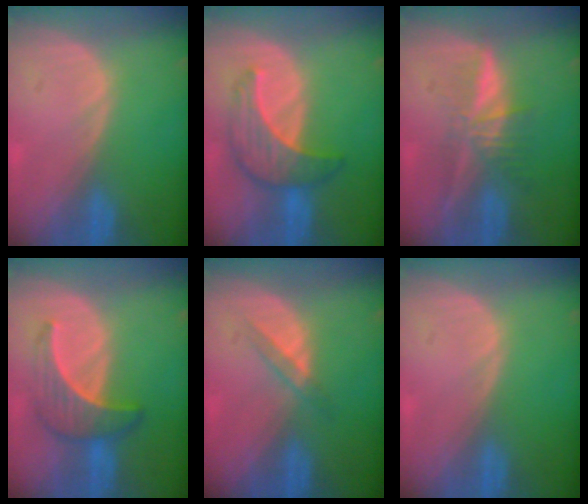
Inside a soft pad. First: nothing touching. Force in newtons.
{"total": 6.9, "press": 6.9, "slide": 0.1}
{"total": 6.0, "press": 5.4, "slide": 2.6}
{"total": 6.5, "press": 6.3, "slide": 1.7}
{"total": 2.4, "press": 2.2, "slide": 1.1}
{"total": 0.0}